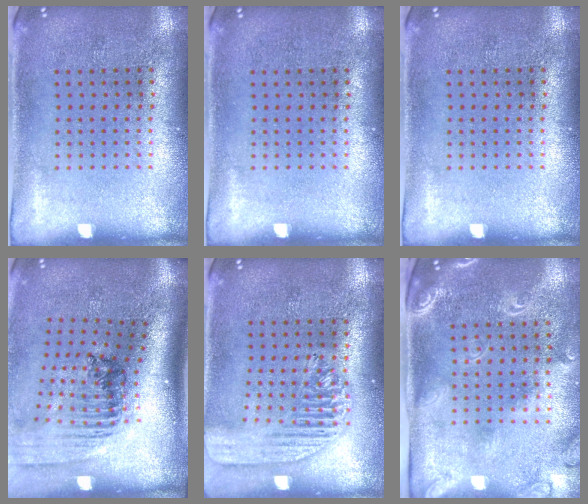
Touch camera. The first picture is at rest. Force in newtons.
{"total": 0.0}
{"total": 0.0}
{"total": 1.8, "press": 1.4, "slide": 1.2}
{"total": 1.8, "press": 1.7, "slide": 0.7}
{"total": 2.4, "press": 1.8, "slide": 1.6}